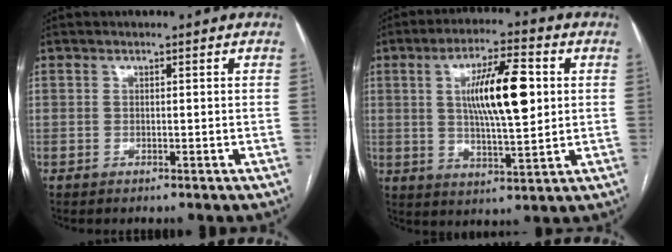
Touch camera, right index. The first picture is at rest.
{"total": 12.2, "force": [2.3, 2.6, 11.7], "torque": [-0.206, 0.008, 0.040]}